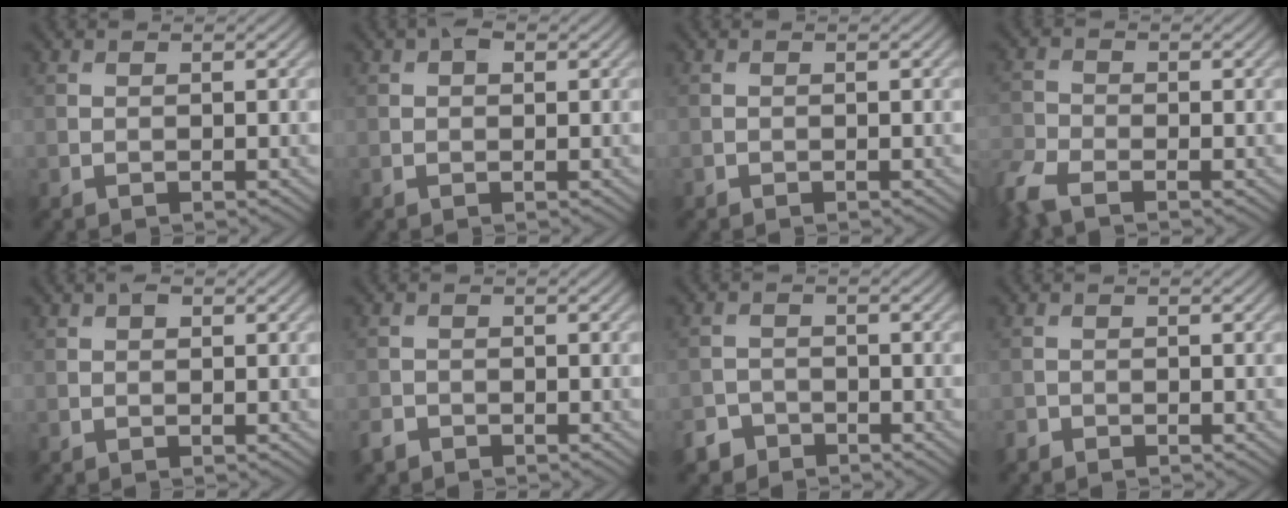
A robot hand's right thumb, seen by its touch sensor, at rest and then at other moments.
{"total": 1.4, "force": [0.6, 0.9, 1.0], "torque": [-0.014, 0.003, 0.006]}
{"total": 0.0}
{"total": 4.6, "force": [-3.3, 1.8, 2.6], "torque": [-0.068, -0.012, -0.085]}
{"total": 0.9, "force": [0.4, 0.5, 0.6], "torque": [-0.008, 0.000, 0.004]}
{"total": 1.7, "force": [-1.3, 0.9, 0.4], "torque": [-0.009, -0.003, -0.032]}
{"total": 2.6, "force": [-2.1, 1.5, 0.4], "torque": [-0.005, 0.000, -0.046]}
{"total": 0.9, "force": [-0.8, 0.4, 0.1], "torque": [-0.002, -0.002, -0.018]}